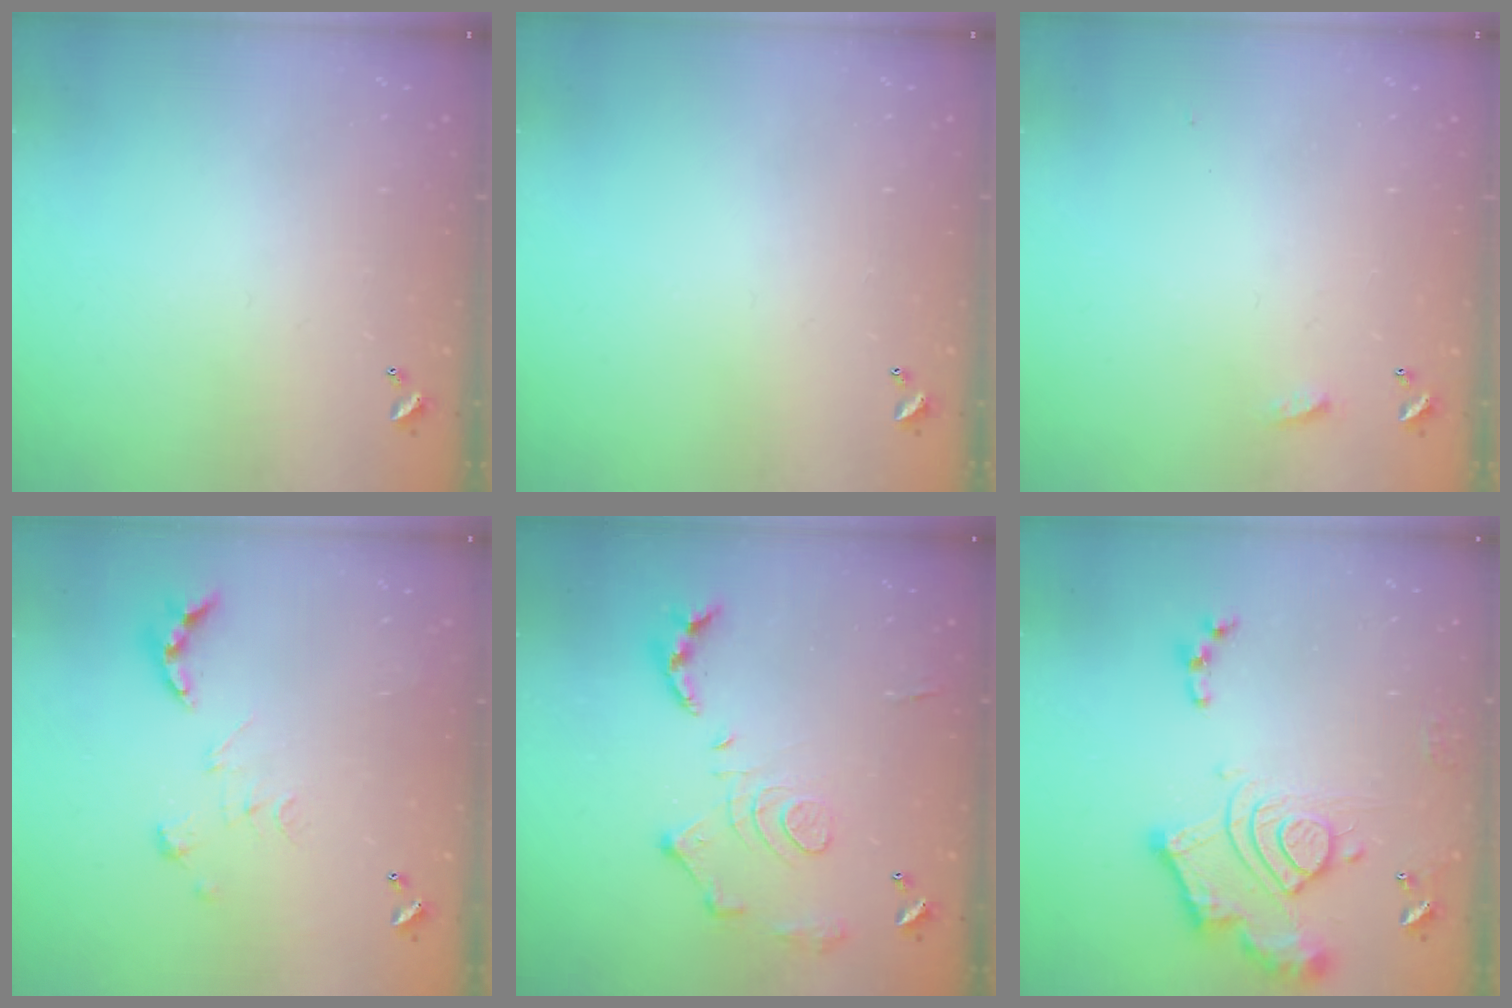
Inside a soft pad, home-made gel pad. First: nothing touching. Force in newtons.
{"total": 0.0}
{"total": 4.3, "press": 4.3, "slide": 0.5}
{"total": 2.7, "press": 2.2, "slide": 1.5}
{"total": 14.2, "press": 14.1, "slide": 1.2}
{"total": 16.2, "press": 16.1, "slide": 1.9}